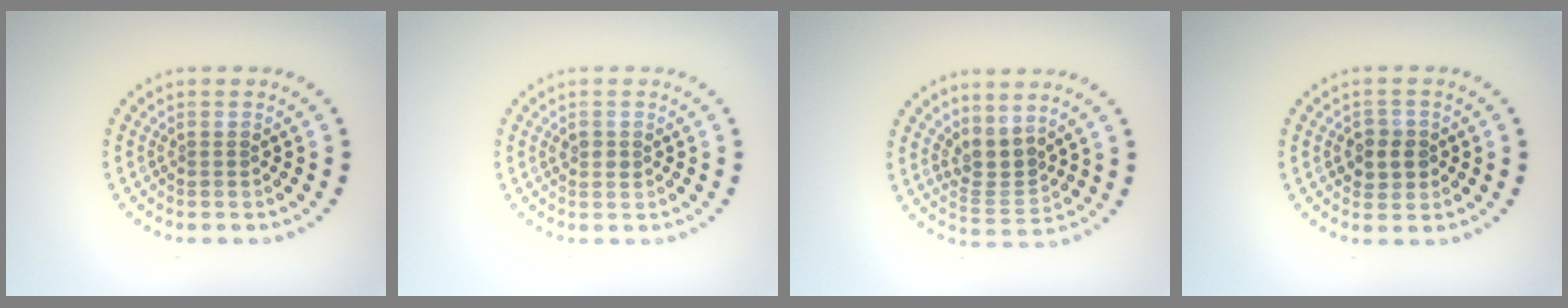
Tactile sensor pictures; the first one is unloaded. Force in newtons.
{"total": 1.1, "press": 1.0, "slide": 0.2}
{"total": 2.8, "press": 2.1, "slide": 1.9}
{"total": 2.4, "press": 2.3, "slide": 0.6}